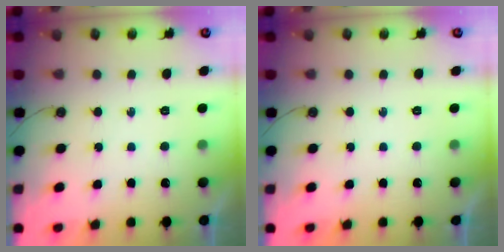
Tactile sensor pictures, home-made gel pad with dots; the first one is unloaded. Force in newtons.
{"total": 0.0}